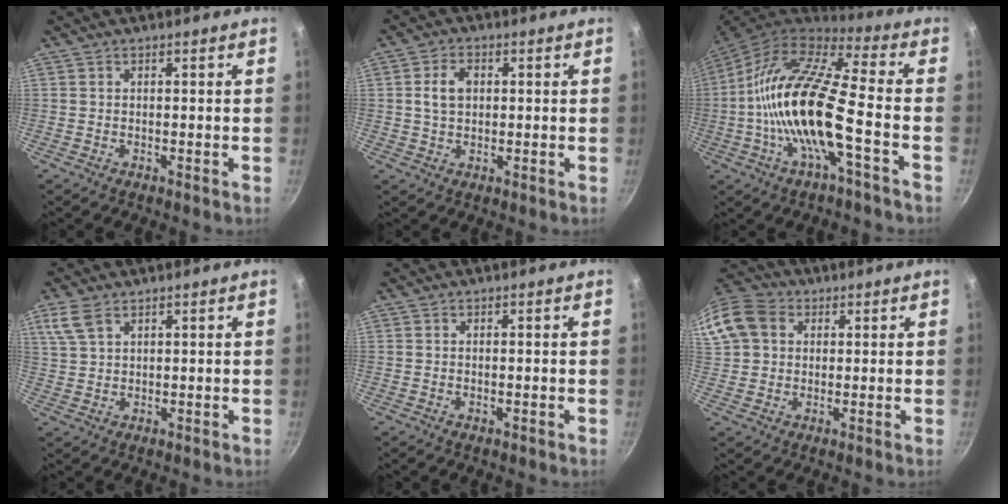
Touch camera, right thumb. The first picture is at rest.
{"total": 5.1, "force": [0.8, 3.6, 3.6], "torque": [-0.054, 0.007, 0.011]}
{"total": 19.7, "force": [-4.2, 5.8, 18.4], "torque": [-0.346, 0.040, -0.097]}
{"total": 4.7, "force": [2.8, 2.5, 2.8], "torque": [-0.057, 0.000, 0.061]}
{"total": 0.6, "force": [-0.1, 0.3, 0.5], "torque": [-0.009, 0.001, -0.002]}
{"total": 16.0, "force": [4.4, 13.1, 8.2], "torque": [-0.185, 0.036, 0.069]}